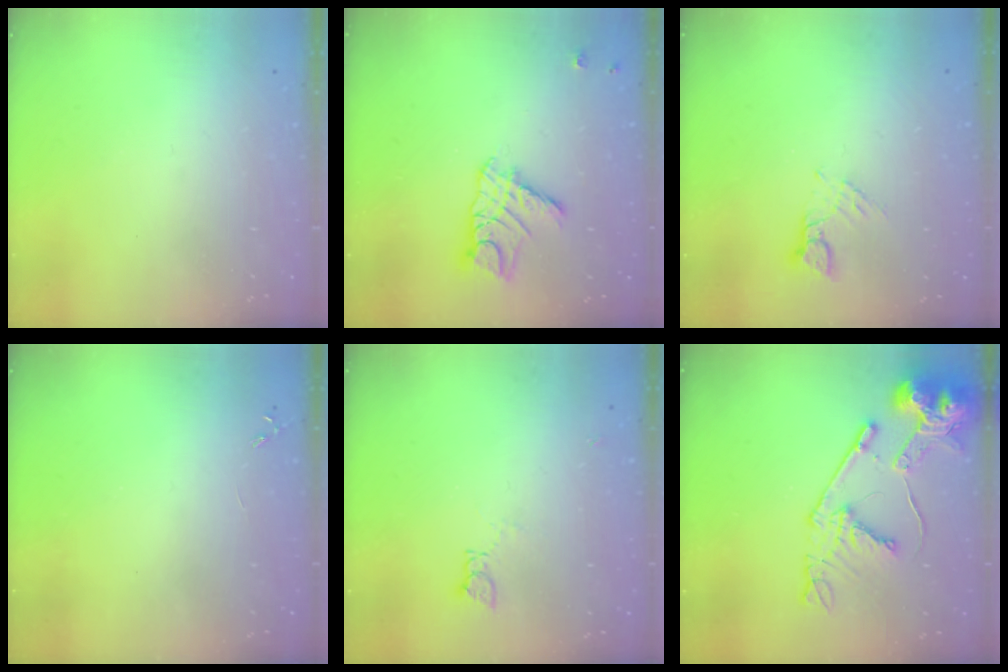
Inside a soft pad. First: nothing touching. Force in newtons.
{"total": 10.3, "press": 10.3, "slide": 0.6}
{"total": 2.6, "press": 2.6, "slide": 0.3}
{"total": 0.0}
{"total": 2.2, "press": 2.2, "slide": 0.3}
{"total": 16.8, "press": 16.7, "slide": 1.7}